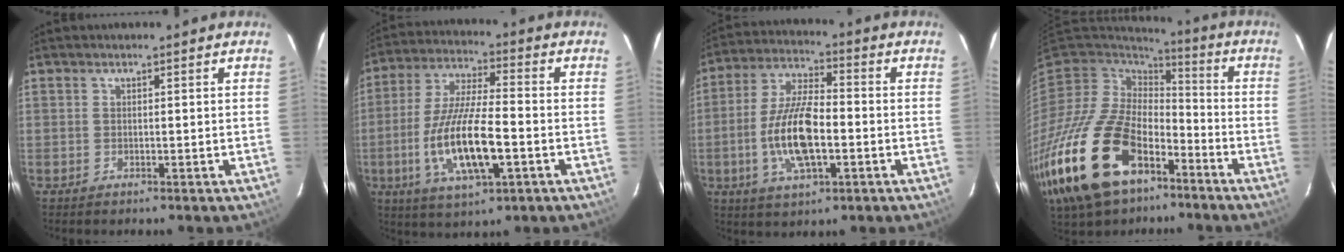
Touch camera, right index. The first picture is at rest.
{"total": 15.8, "force": [-4.6, 4.2, 14.5], "torque": [-0.302, -0.012, -0.083]}
{"total": 13.6, "force": [-3.2, 5.0, 12.2], "torque": [-0.250, 0.000, -0.060]}
{"total": 24.8, "force": [-13.0, 14.4, 15.5], "torque": [-0.345, -0.026, -0.228]}